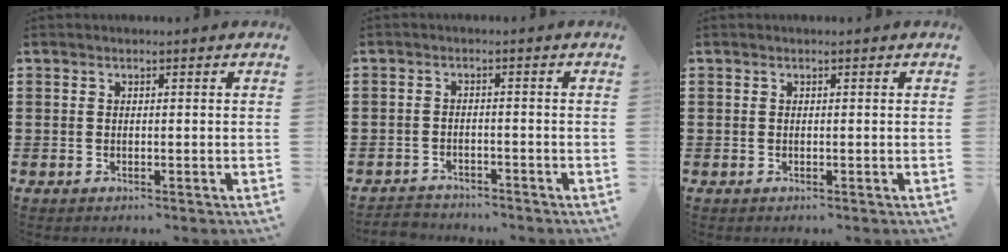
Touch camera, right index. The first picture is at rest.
{"total": 2.3, "force": [-2.3, 0.3, -0.3], "torque": [-0.002, 0.001, -0.052]}
{"total": 0.0}